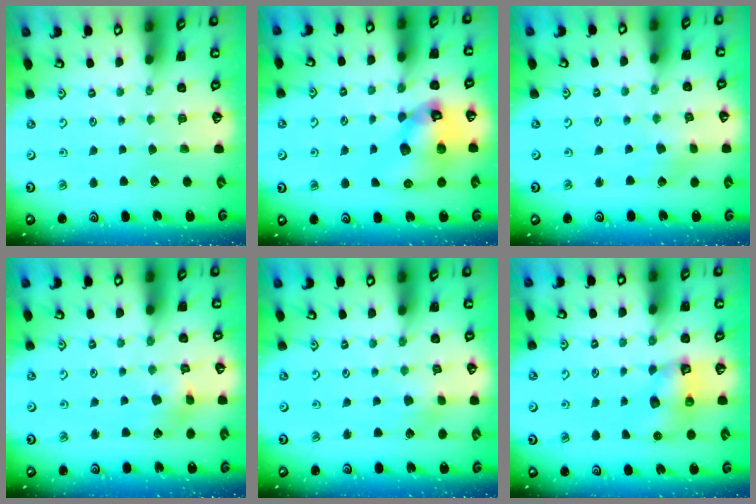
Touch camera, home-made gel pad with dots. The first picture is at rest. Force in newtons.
{"total": 13.2, "press": 13.1, "slide": 1.8}
{"total": 2.1, "press": 2.1, "slide": 0.3}
{"total": 5.8, "press": 5.8, "slide": 0.6}
{"total": 2.4, "press": 2.3, "slide": 0.6}
{"total": 7.0, "press": 7.0, "slide": 0.1}